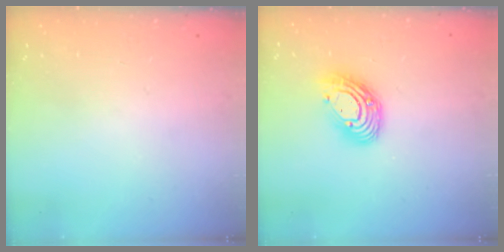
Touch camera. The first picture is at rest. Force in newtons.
{"total": 11.6, "press": 11.5, "slide": 1.1}